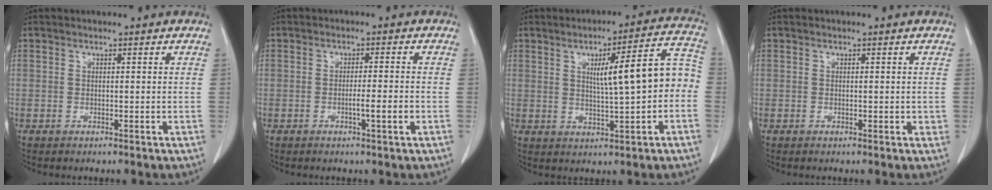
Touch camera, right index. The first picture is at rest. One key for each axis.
{"total": 3.2, "fx": -1.0, "fy": -0.2, "fz": 3.0, "tx": -0.049, "ty": -0.002, "tz": -0.017}
{"total": 11.0, "fx": 0.2, "fy": 1.6, "fz": 10.9, "tx": -0.147, "ty": 0.033, "tz": 0.006}
{"total": 1.0, "fx": 0.0, "fy": 0.5, "fz": 0.8, "tx": -0.010, "ty": 0.000, "tz": 0.001}